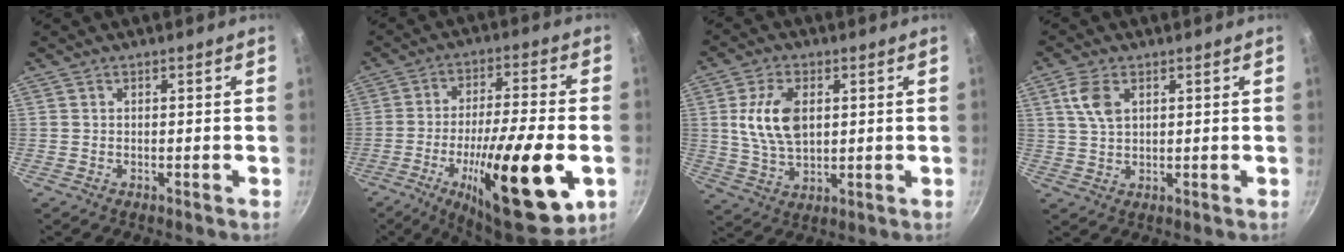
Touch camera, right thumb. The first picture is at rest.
{"total": 24.2, "force": [-7.4, 6.4, 22.1], "torque": [-0.337, 0.019, -0.113]}
{"total": 10.6, "force": [2.1, 6.3, 8.2], "torque": [-0.146, -0.007, 0.040]}
{"total": 5.7, "force": [2.2, 3.2, 4.2], "torque": [-0.082, -0.003, 0.044]}